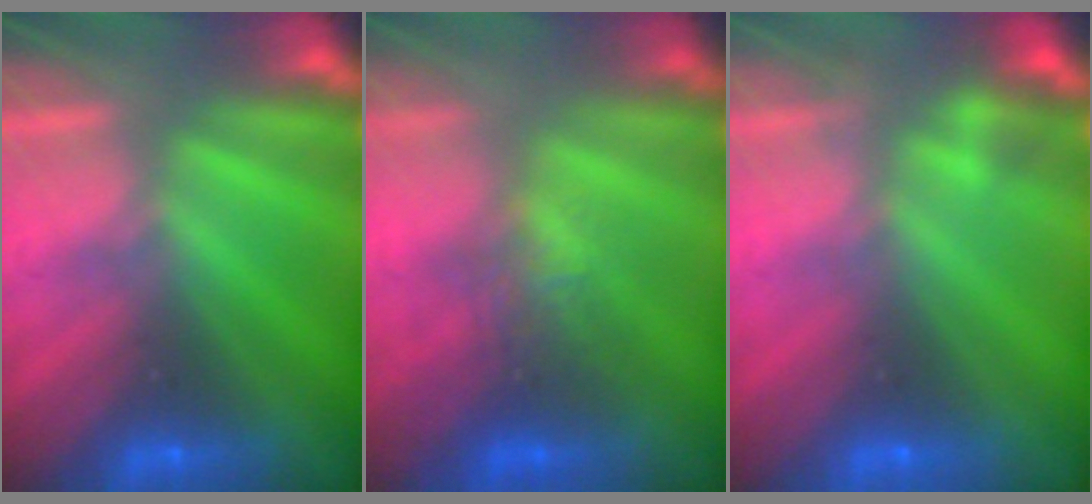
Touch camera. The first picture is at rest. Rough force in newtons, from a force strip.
{"total": 2.6}
{"total": 2.2}